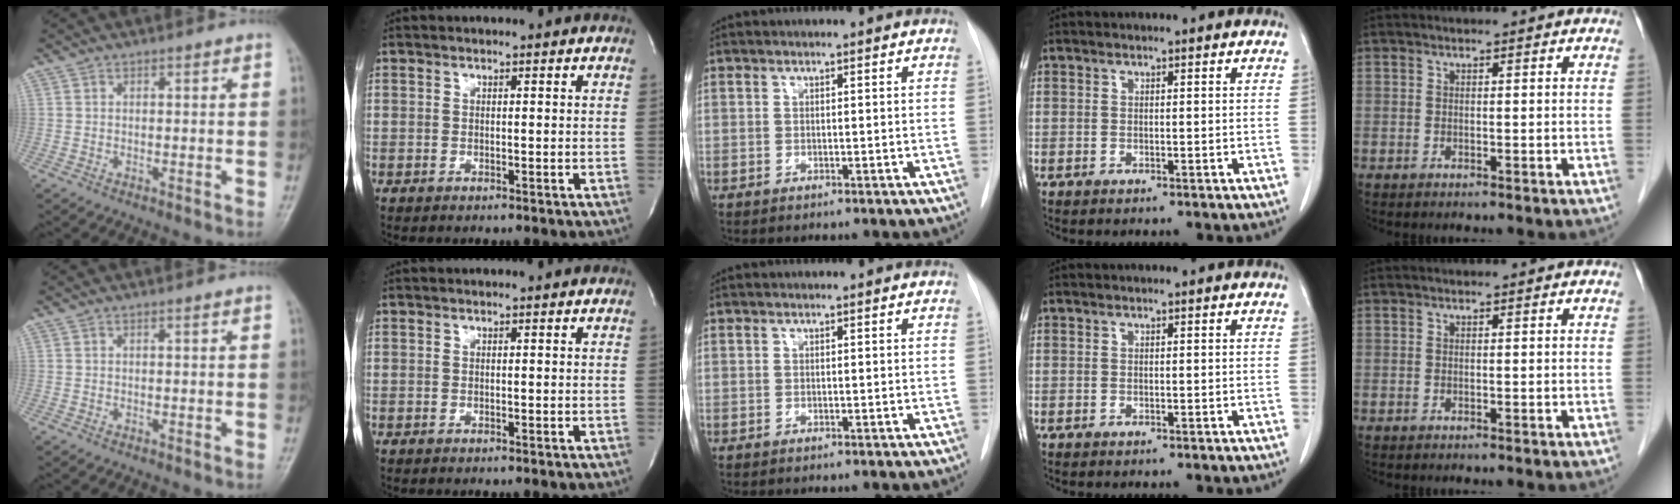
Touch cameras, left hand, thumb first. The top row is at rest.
{}